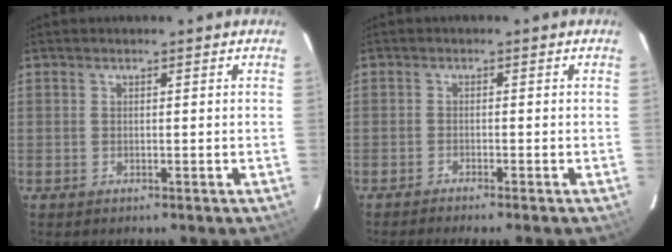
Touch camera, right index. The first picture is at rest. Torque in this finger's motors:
{"motor_torque": [0.88, -0.95, 0.36, 0.05]}